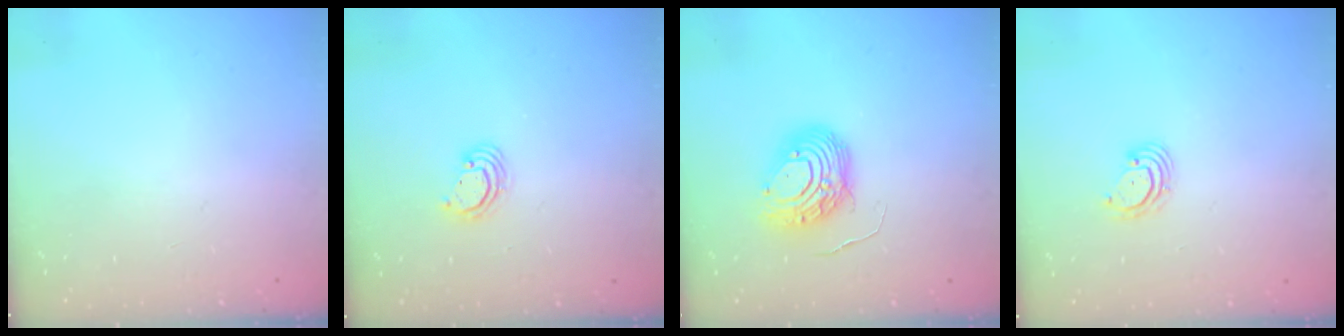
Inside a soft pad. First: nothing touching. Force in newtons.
{"total": 3.8, "press": 3.8, "slide": 0.2}
{"total": 9.8, "press": 9.7, "slide": 1.0}
{"total": 2.9, "press": 2.9, "slide": 0.1}